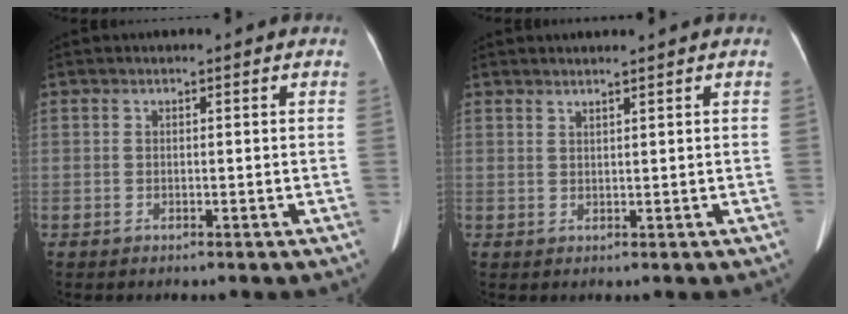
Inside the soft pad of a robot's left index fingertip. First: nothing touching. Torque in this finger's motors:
{"motor_torque": [-0.28, -0.14, -0.09, 0.00]}